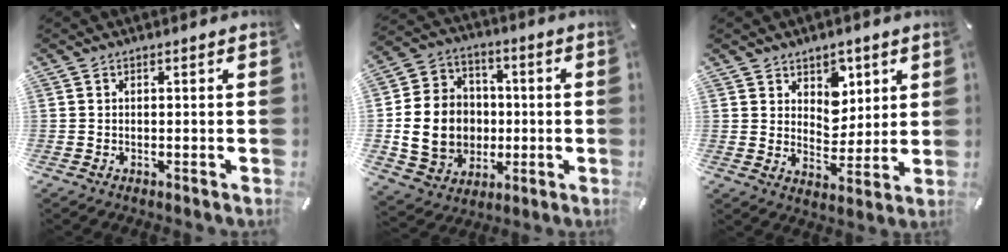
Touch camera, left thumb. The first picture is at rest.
{"total": 15.1, "force": [-1.8, 13.5, 6.7], "torque": [-0.136, 0.015, -0.021]}
{"total": 7.2, "force": [4.0, 5.9, 1.2], "torque": [-0.013, -0.031, 0.073]}